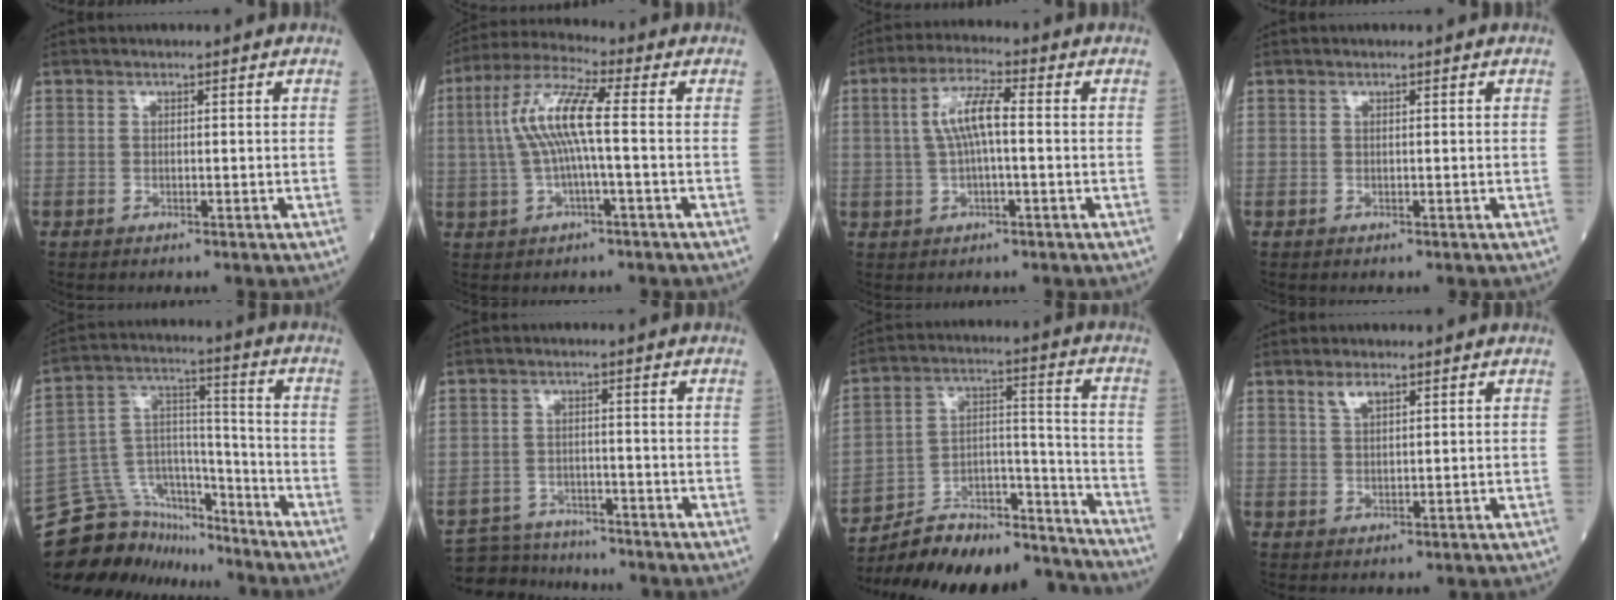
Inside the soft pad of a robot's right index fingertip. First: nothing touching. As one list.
[{"total": 9.4, "force": [0.3, 1.1, 9.3], "torque": [-0.197, 0.026, 0.000]}, {"total": 6.4, "force": [0.5, 1.3, 6.3], "torque": [-0.130, 0.018, 0.009]}, {"total": 0.0}, {"total": 16.4, "force": [-15.4, 5.3, 2.3], "torque": [-0.051, 0.056, -0.258]}, {"total": 6.6, "force": [-6.4, 1.5, -0.2], "torque": [0.002, 0.002, -0.110]}, {"total": 20.2, "force": [-19.4, 3.0, 4.8], "torque": [-0.089, 0.031, -0.301]}, {"total": 2.4, "force": [1.6, 0.8, 1.6], "torque": [-0.034, 0.003, 0.035]}]